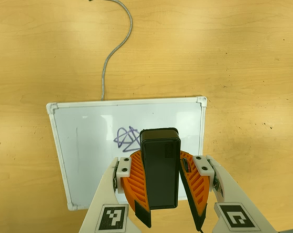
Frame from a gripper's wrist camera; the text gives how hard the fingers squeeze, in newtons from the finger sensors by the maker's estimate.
{"total": 9.7, "left": 10.0, "right": 9.3}